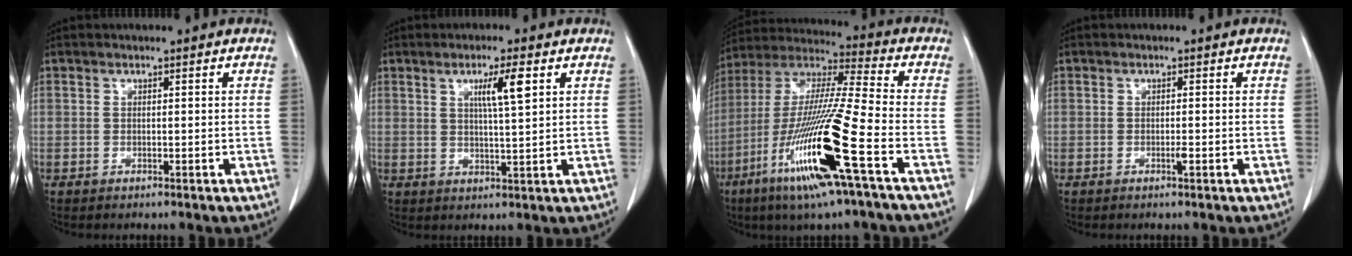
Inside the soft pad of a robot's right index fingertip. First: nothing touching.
{"total": 5.3, "force": [2.2, 0.0, 4.9], "torque": [-0.081, -0.001, 0.036]}
{"total": 19.8, "force": [-8.1, -0.3, 18.1], "torque": [-0.387, -0.036, -0.162]}
{"total": 0.8, "force": [-0.3, 0.0, 0.7], "torque": [-0.016, 0.000, -0.005]}